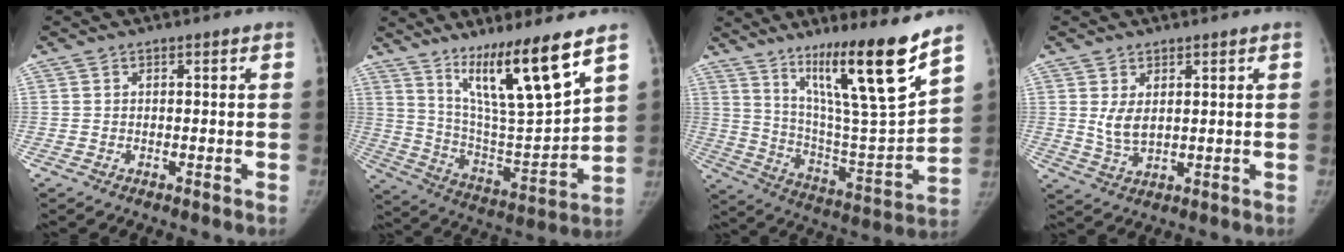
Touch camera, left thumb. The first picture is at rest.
{"total": 18.7, "force": [11.9, 2.2, 14.3], "torque": [-0.219, -0.078, 0.216]}
{"total": 22.3, "force": [14.0, 2.0, 17.2], "torque": [-0.253, -0.077, 0.241]}
{"total": 4.3, "force": [1.3, 2.4, 3.3], "torque": [-0.058, -0.014, 0.035]}